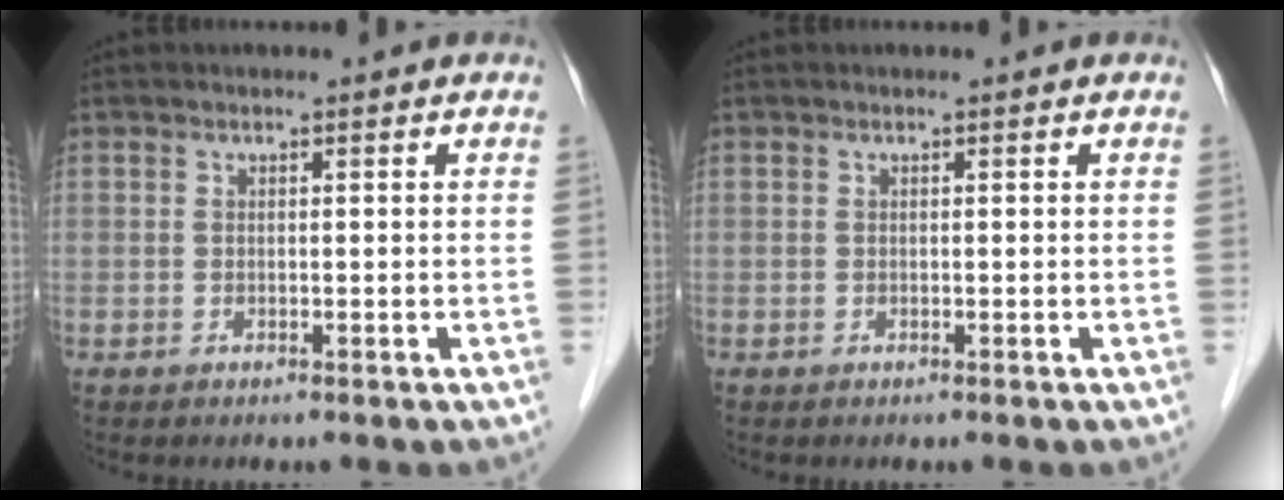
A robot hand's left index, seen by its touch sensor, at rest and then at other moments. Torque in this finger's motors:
{"motor_torque": [0.00, 0.00, 0.00, 0.00]}